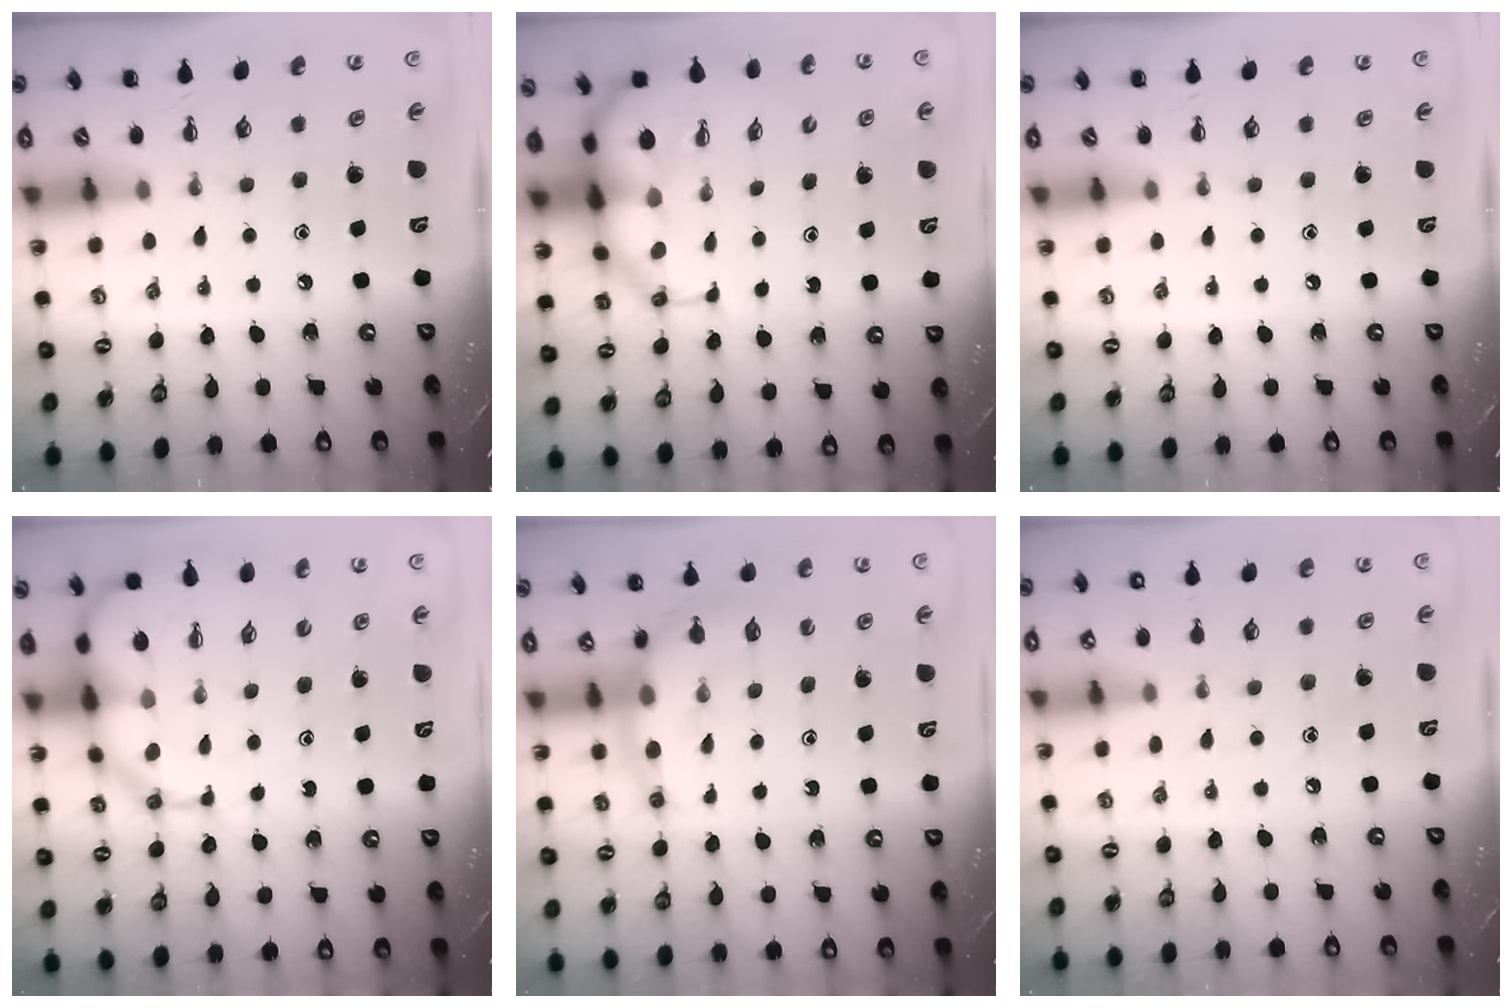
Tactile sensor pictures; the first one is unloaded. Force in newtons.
{"total": 7.9, "press": 7.5, "slide": 2.5}
{"total": 0.0}
{"total": 11.6, "press": 11.1, "slide": 3.4}
{"total": 10.6, "press": 10.4, "slide": 2.3}
{"total": 7.9, "press": 7.8, "slide": 1.7}